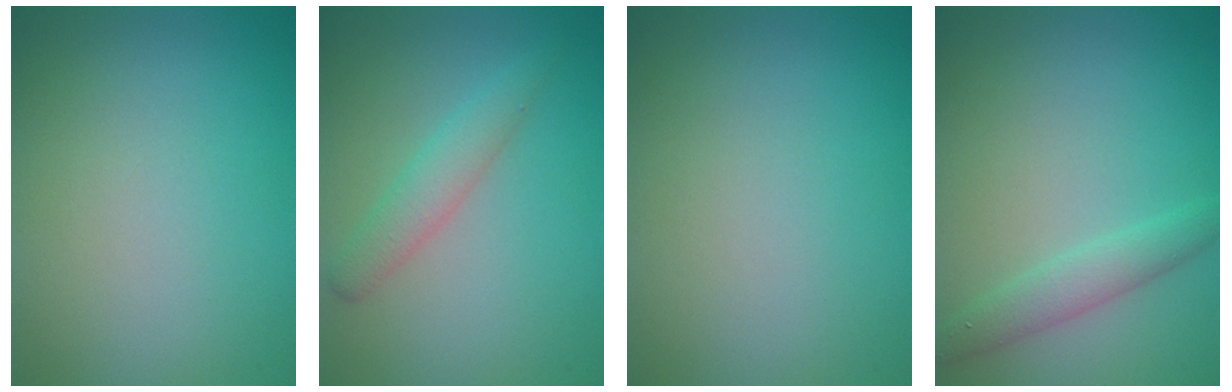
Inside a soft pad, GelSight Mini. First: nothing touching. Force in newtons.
{"total": 2.3, "press": 2.3, "slide": 0.2}
{"total": 0.0}
{"total": 2.3, "press": 2.3, "slide": 0.0}